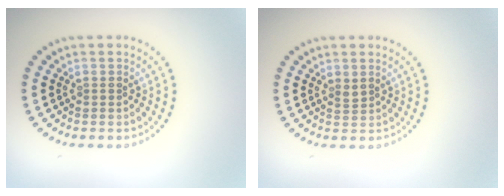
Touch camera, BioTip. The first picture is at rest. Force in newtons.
{"total": 0.6, "press": 0.5, "slide": 0.4}